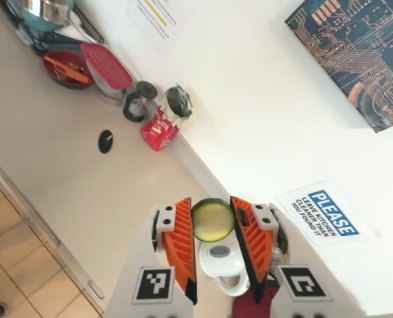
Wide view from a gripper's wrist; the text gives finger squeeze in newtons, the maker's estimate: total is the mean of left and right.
{"total": 9.2, "left": 9.4, "right": 9.0}